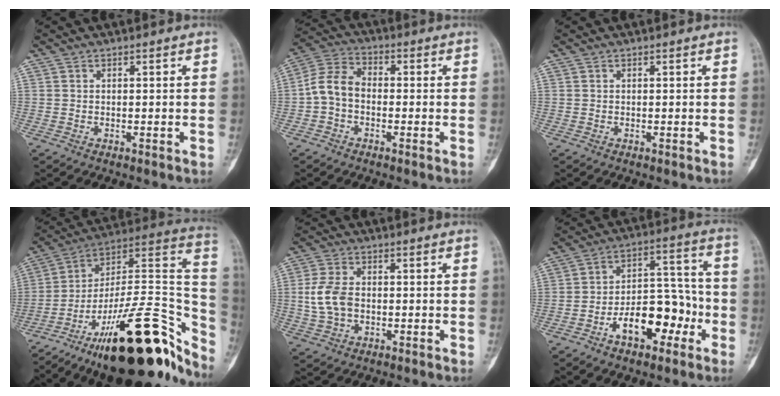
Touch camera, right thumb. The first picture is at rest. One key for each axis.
{"total": 7.4, "fx": -1.3, "fy": 5.3, "fz": 5.0, "tx": -0.090, "ty": 0.027, "tz": -0.040}
{"total": 0.0}
{"total": 35.4, "fx": -19.0, "fy": 12.9, "fz": 26.9, "tx": -0.303, "ty": 0.088, "tz": -0.292}
{"total": 7.5, "fx": -0.2, "fy": 5.1, "fz": 5.6, "tx": -0.114, "ty": 0.008, "tz": -0.004}
{"total": 14.0, "fx": -5.8, "fy": 7.9, "fz": 10.1, "tx": -0.129, "ty": 0.057, "tz": -0.093}